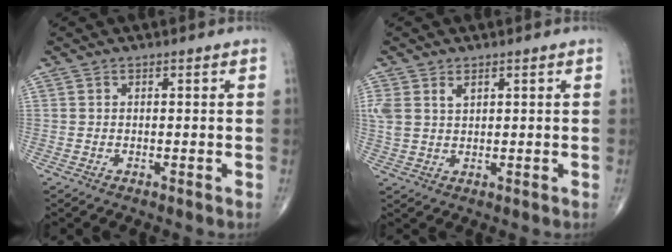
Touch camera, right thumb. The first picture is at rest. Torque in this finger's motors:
{"motor_torque": [0.03, 0.06, 0.38, 0.27, 0.02]}